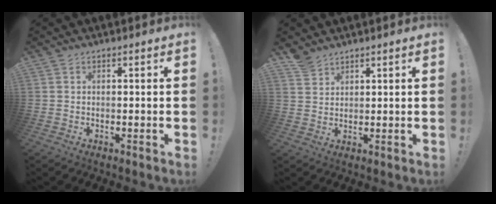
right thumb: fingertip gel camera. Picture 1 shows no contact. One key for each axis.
{"total": 3.8, "fx": 3.3, "fy": 1.6, "fz": 0.9, "tx": -0.016, "ty": -0.021, "tz": 0.065}